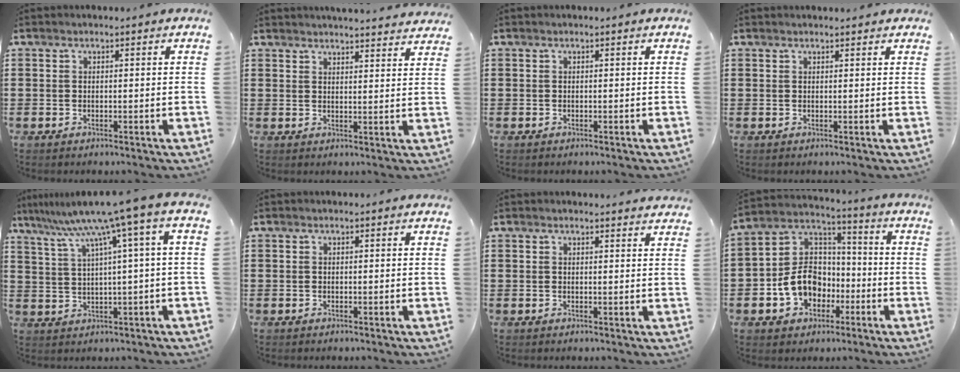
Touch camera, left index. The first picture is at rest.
{"total": 3.3, "force": [3.3, -0.3, 0.2], "torque": [-0.006, -0.018, 0.058]}
{"total": 0.0}
{"total": 0.9, "force": [0.9, 0.0, 0.3], "torque": [-0.007, -0.001, 0.017]}
{"total": 8.2, "force": [4.6, -1.1, 6.7], "torque": [-0.144, -0.033, 0.070]}
{"total": 0.0}
{"total": 1.3, "force": [1.3, -0.1, 0.3], "torque": [-0.008, -0.001, 0.026]}
{"total": 9.5, "force": [-3.5, 7.9, 4.0], "torque": [-0.115, 0.018, -0.068]}